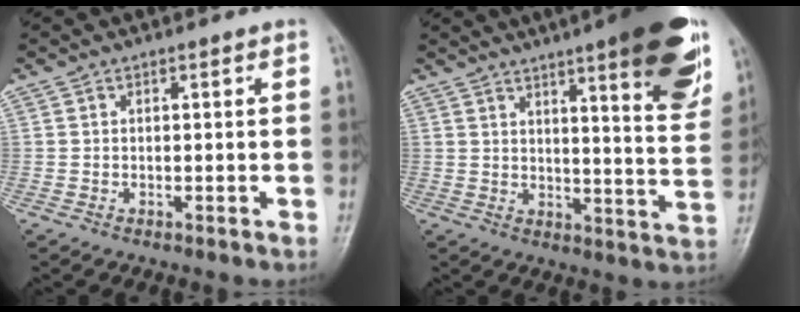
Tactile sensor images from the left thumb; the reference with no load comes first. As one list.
[{"total": 18.7, "force": [10.6, 3.6, 15.0], "torque": [-0.172, -0.049, 0.139]}]